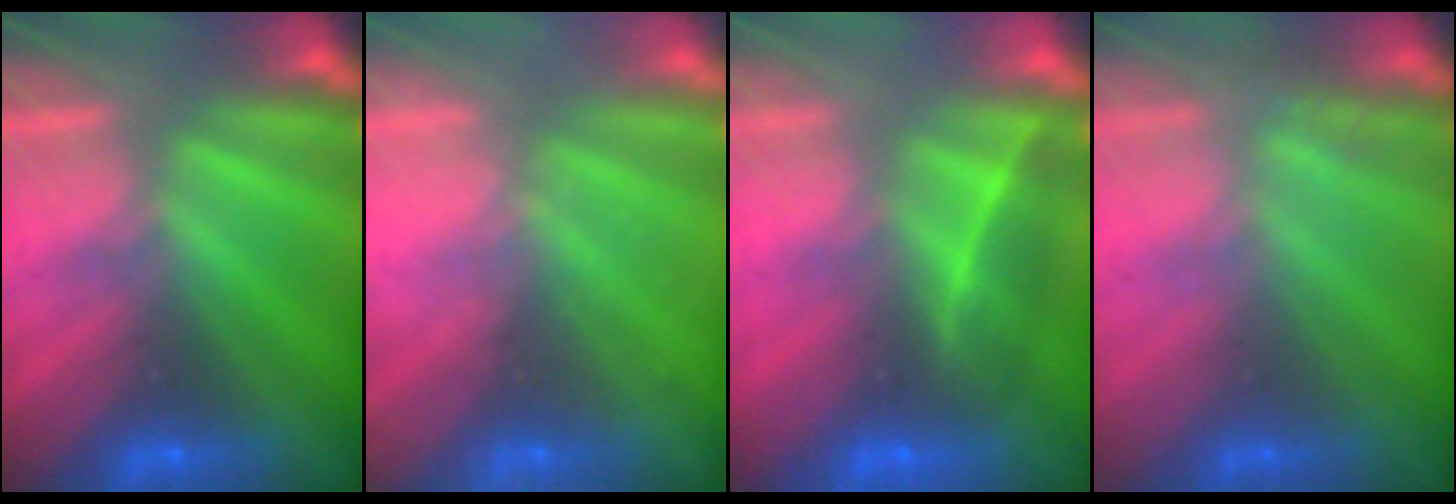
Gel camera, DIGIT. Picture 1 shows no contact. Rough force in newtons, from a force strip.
{"total": 2.4}
{"total": 1.9}
{"total": 2.6}